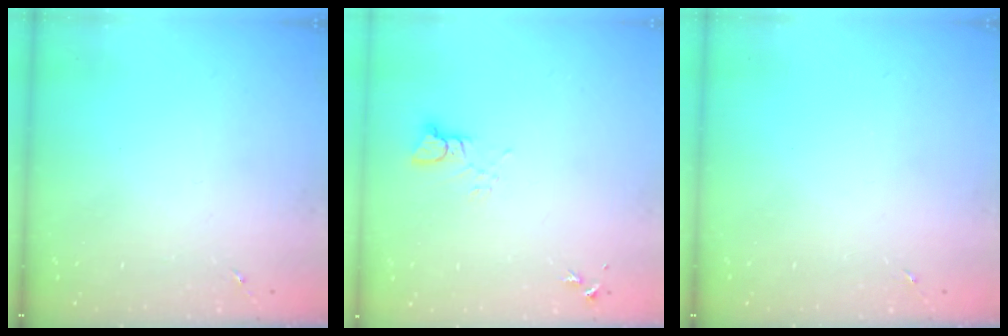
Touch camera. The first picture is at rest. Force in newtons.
{"total": 3.4, "press": 3.4, "slide": 0.3}
{"total": 0.0}